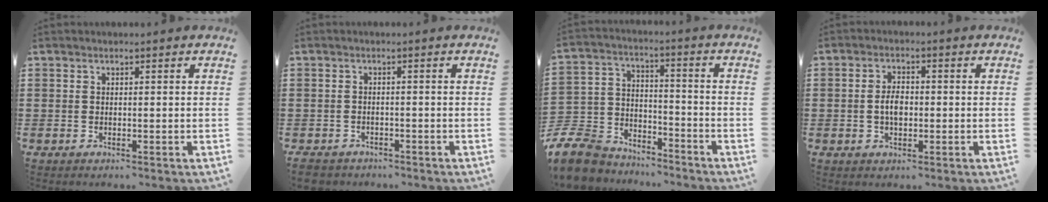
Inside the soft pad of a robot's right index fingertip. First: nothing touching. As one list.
[{"total": 1.9, "force": [-1.8, 0.6, 0.1], "torque": [-0.014, 0.000, -0.042]}, {"total": 9.5, "force": [-8.7, 3.4, 1.9], "torque": [-0.061, 0.023, -0.177]}, {"total": 3.5, "force": [-0.3, 1.8, 3.0], "torque": [-0.057, -0.001, -0.009]}]